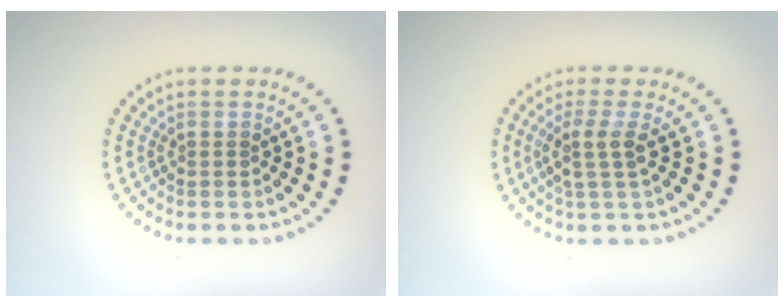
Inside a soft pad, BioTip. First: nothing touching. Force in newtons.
{"total": 2.5, "press": 1.9, "slide": 1.6}